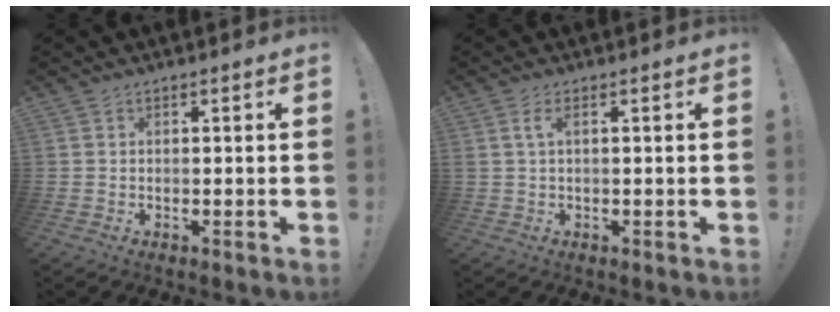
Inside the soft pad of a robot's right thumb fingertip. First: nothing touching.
{"total": 2.5, "force": [0.7, 0.5, 2.3], "torque": [-0.046, 0.002, 0.012]}